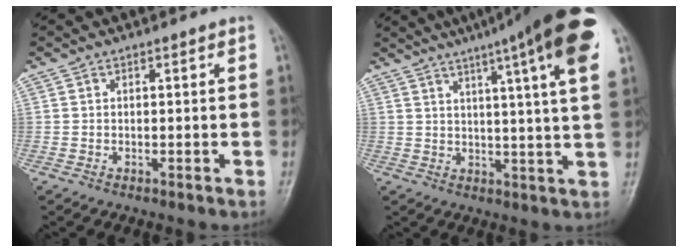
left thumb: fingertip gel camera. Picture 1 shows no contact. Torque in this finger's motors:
{"motor_torque": [1.90, -0.13, 1.86, -0.91, 0.29]}